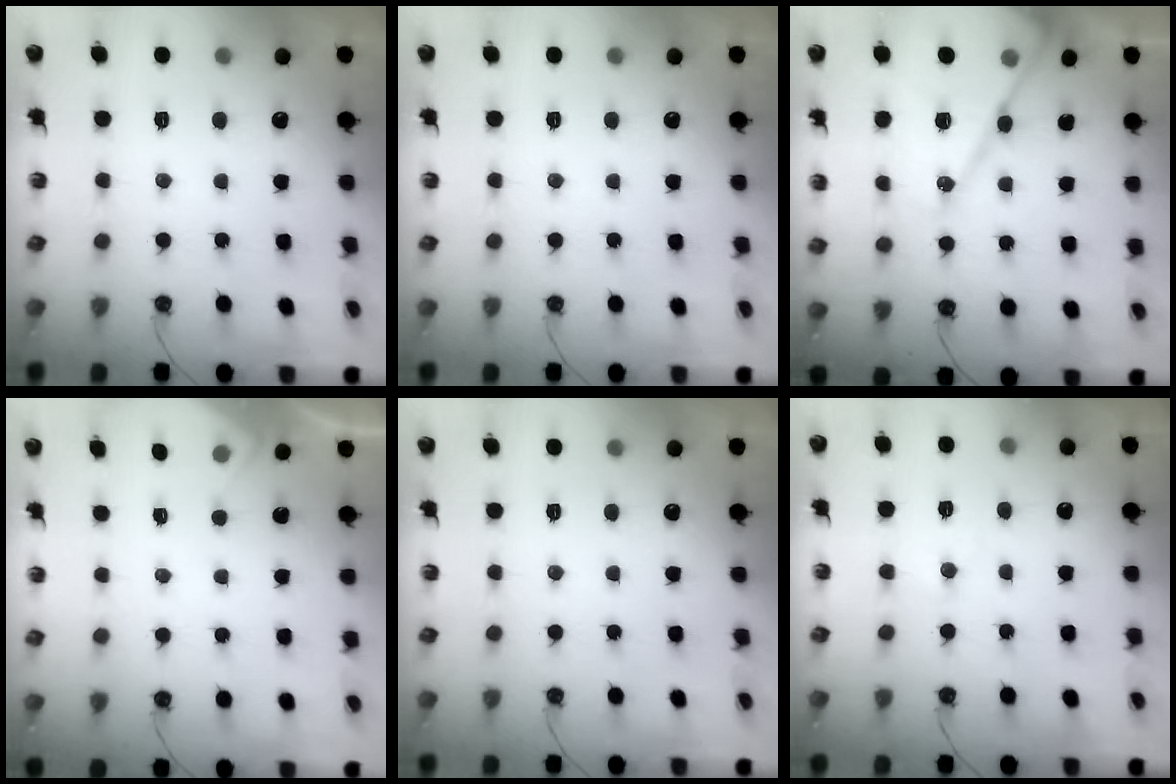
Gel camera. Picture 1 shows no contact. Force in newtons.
{"total": 0.0}
{"total": 15.8, "press": 15.8, "slide": 1.2}
{"total": 2.8, "press": 2.7, "slide": 0.4}
{"total": 0.0}
{"total": 6.2, "press": 6.2, "slide": 0.6}